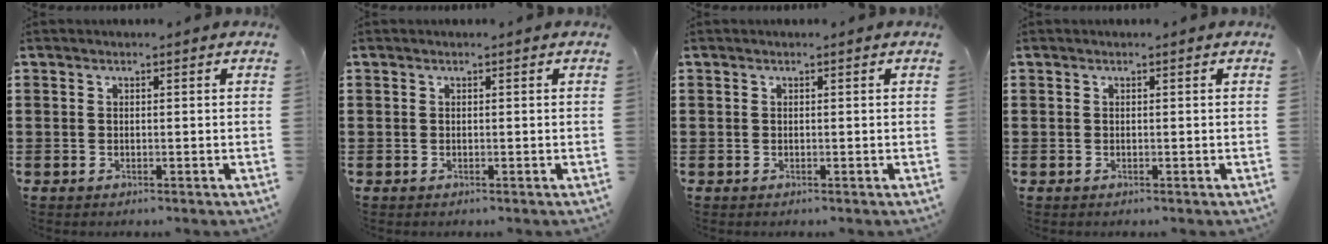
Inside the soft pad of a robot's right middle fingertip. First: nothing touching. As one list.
[{"total": 0.0}, {"total": 0.0}, {"total": 0.0}]